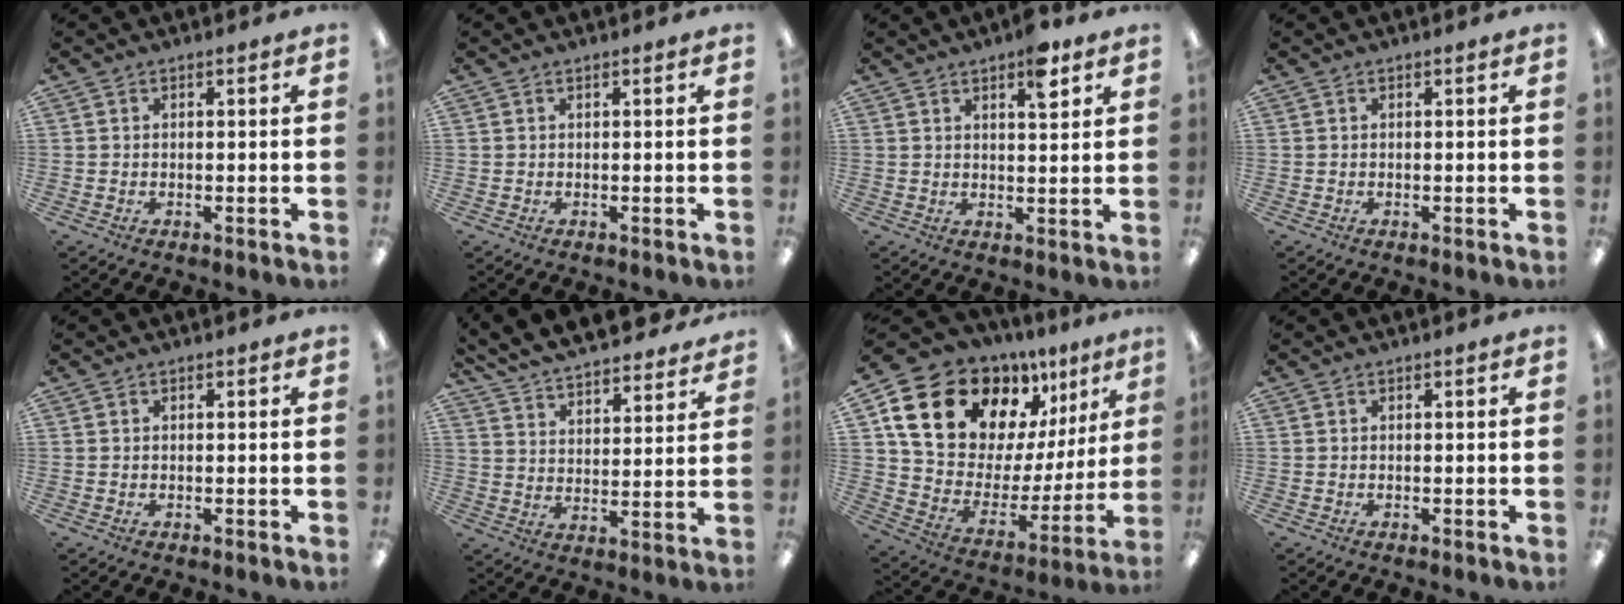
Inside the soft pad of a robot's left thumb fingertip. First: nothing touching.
{"total": 0.0}
{"total": 6.4, "force": [4.0, 2.2, 4.4], "torque": [-0.058, -0.015, 0.063]}
{"total": 0.0}
{"total": 0.0}
{"total": 8.3, "force": [8.0, 1.6, 1.7], "torque": [-0.053, -0.068, 0.142]}
{"total": 20.1, "force": [13.7, 11.2, 9.5], "torque": [-0.178, -0.091, 0.257]}
{"total": 0.0}